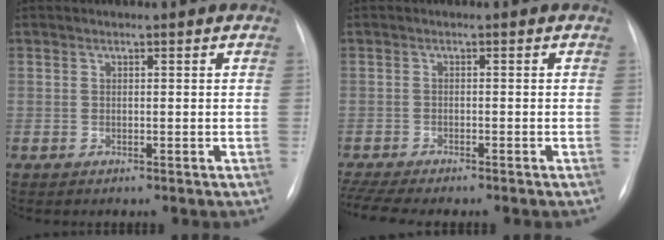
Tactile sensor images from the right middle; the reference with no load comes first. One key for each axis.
{"total": 7.4, "fx": -6.3, "fy": 1.0, "fz": 3.6, "tx": -0.066, "ty": -0.001, "tz": -0.098}